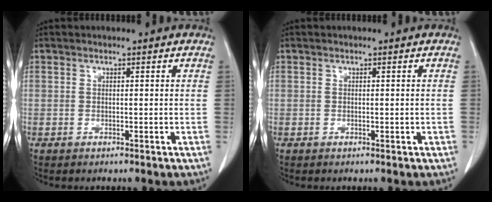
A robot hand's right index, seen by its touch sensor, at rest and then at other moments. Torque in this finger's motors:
{"motor_torque": [-0.02, 0.04, 0.01, 0.02]}